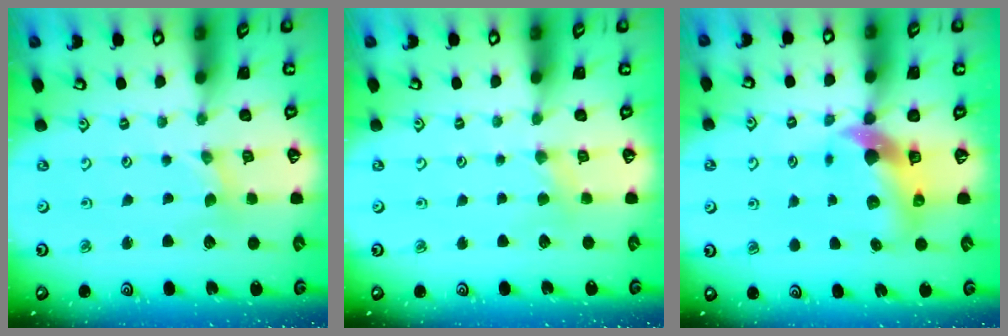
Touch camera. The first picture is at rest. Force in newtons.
{"total": 2.8, "press": 2.7, "slide": 0.6}
{"total": 8.9, "press": 8.8, "slide": 1.2}